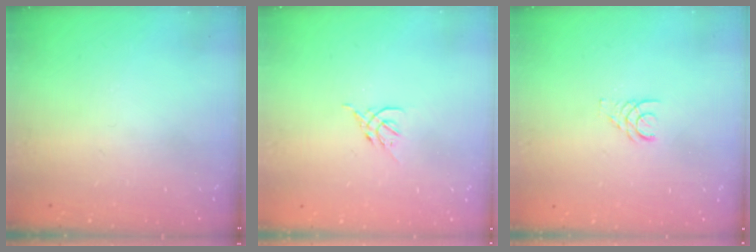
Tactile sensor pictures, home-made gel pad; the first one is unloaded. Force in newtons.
{"total": 2.6, "press": 2.5, "slide": 0.8}
{"total": 1.7, "press": 1.7, "slide": 0.2}